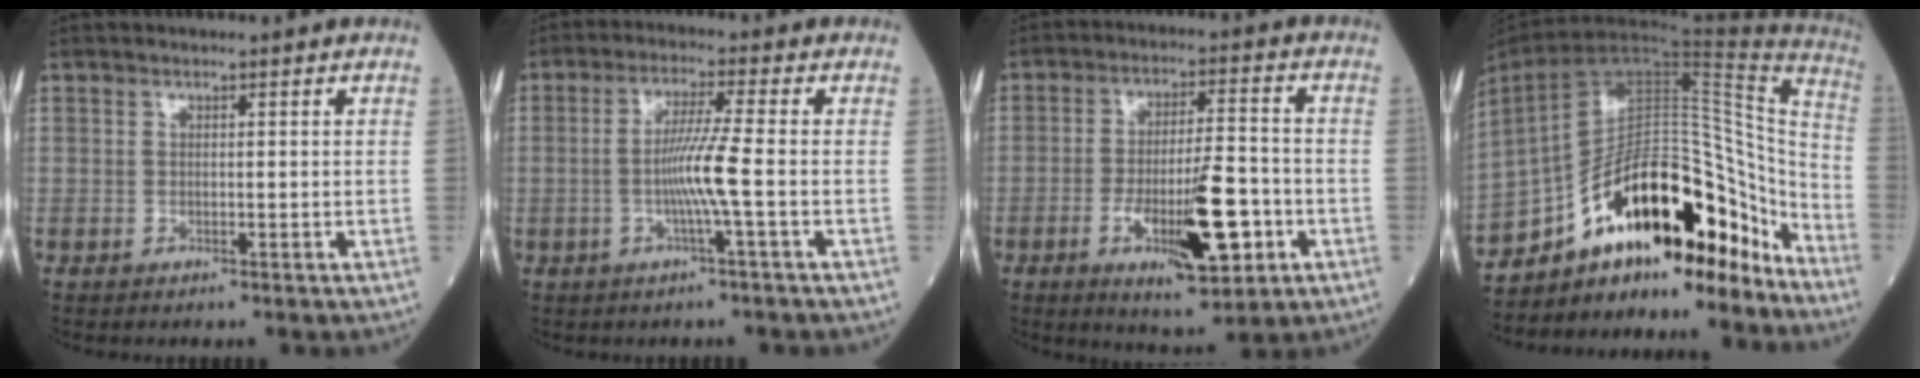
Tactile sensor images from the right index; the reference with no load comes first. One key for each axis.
{"total": 6.0, "fx": -1.1, "fy": -1.3, "fz": 5.7, "tx": -0.114, "ty": -0.002, "tz": -0.025}
{"total": 12.2, "fx": -3.9, "fy": 2.7, "fz": 11.3, "tx": -0.187, "ty": -0.008, "tz": -0.057}
{"total": 24.7, "fx": -16.7, "fy": 9.1, "fz": 15.9, "tx": -0.253, "ty": 0.046, "tz": -0.257}